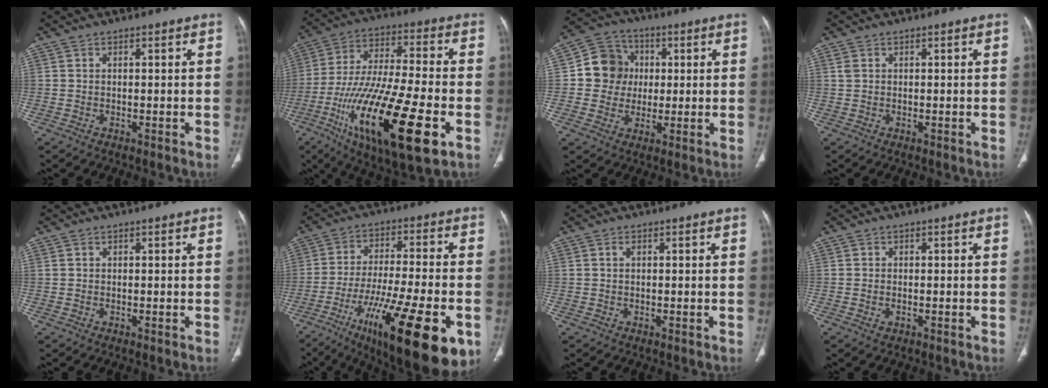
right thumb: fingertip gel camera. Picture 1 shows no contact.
{"total": 27.3, "force": [-9.7, 7.9, 24.2], "torque": [-0.475, -0.004, -0.160]}
{"total": 10.0, "force": [0.9, 9.4, 3.4], "torque": [-0.022, 0.011, 0.008]}
{"total": 1.1, "force": [0.5, 0.7, 0.6], "torque": [-0.015, 0.007, 0.014]}
{"total": 0.0}
{"total": 24.3, "force": [-10.4, 6.6, 21.0], "torque": [-0.314, 0.014, -0.156]}
{"total": 0.8, "force": [0.3, 0.3, 0.6], "torque": [-0.014, 0.004, 0.005]}
{"total": 1.0, "force": [-0.4, 0.6, 0.8], "torque": [-0.018, 0.003, -0.005]}